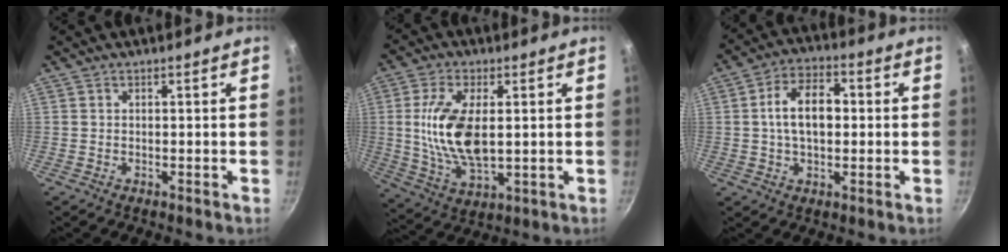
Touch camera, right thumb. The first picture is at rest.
{"total": 13.9, "force": [1.4, 6.8, 12.0], "torque": [-0.227, -0.007, 0.031]}
{"total": 10.4, "force": [0.7, 6.3, 8.2], "torque": [-0.121, 0.024, 0.003]}